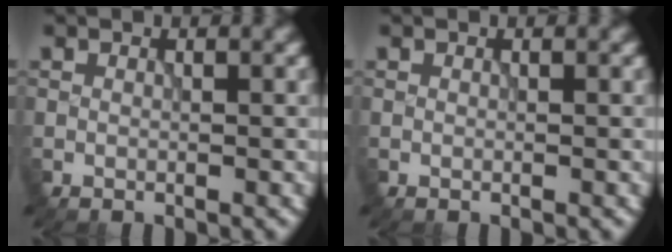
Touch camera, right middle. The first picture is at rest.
{"total": 0.0}